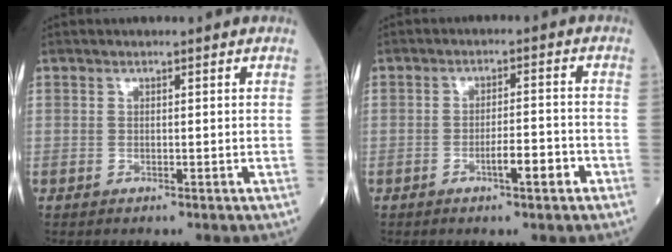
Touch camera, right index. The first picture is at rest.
{"total": 4.4, "force": [-2.3, 0.5, 3.7], "torque": [-0.054, 0.002, -0.038]}